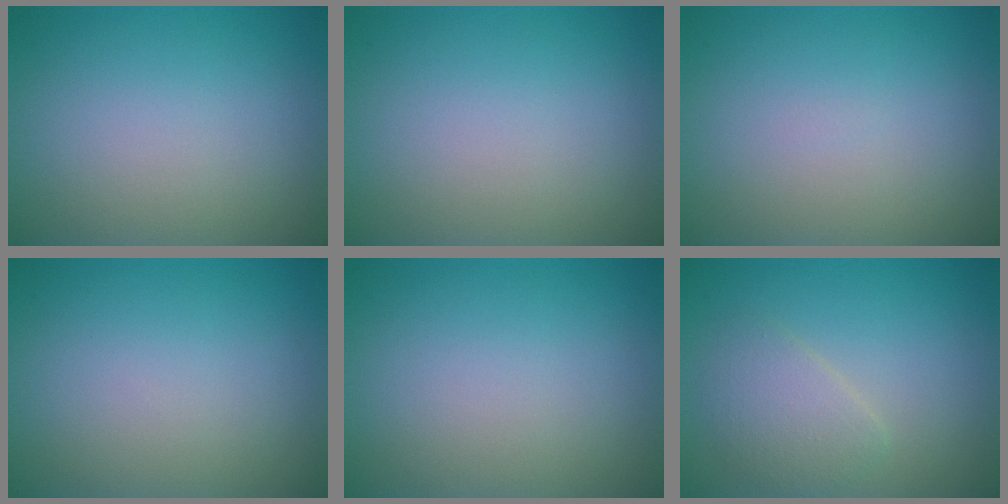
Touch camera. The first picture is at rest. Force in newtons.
{"total": 0.0}
{"total": 0.0}
{"total": 0.0}
{"total": 0.0}
{"total": 2.5, "press": 2.5, "slide": 0.1}